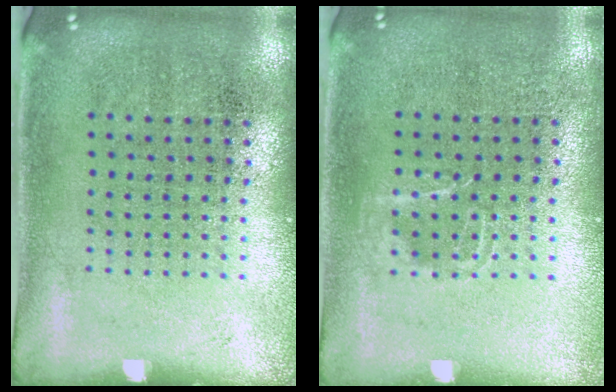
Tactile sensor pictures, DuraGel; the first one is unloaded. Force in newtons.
{"total": 1.1, "press": 1.0, "slide": 0.3}